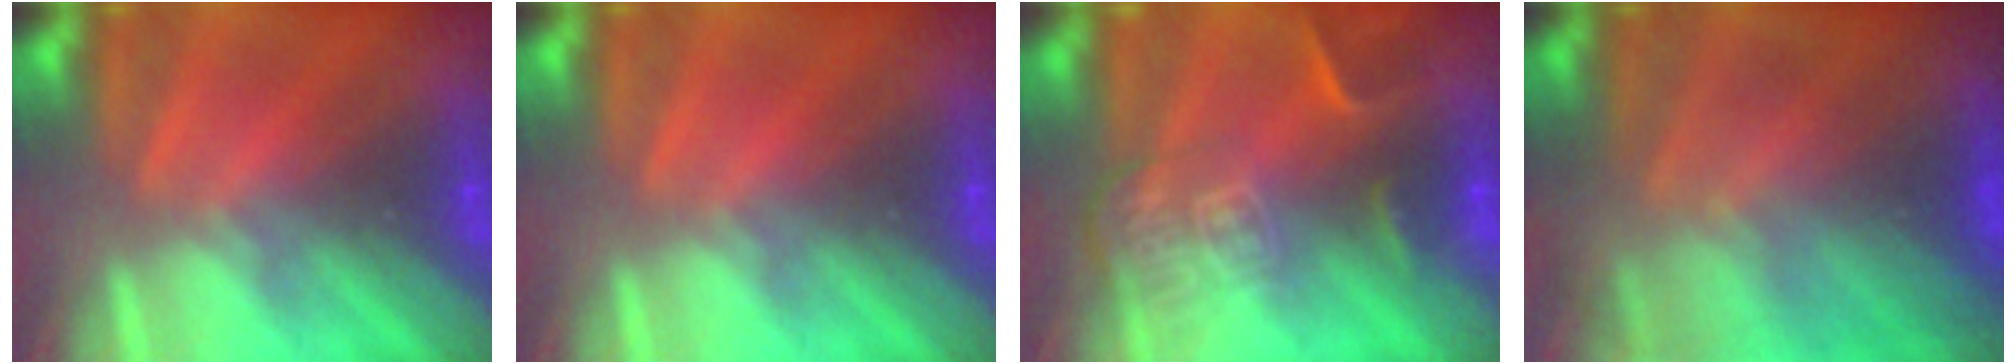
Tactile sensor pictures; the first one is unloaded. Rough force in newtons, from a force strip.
{"total": 0.0}
{"total": 8.4}
{"total": 7.0}